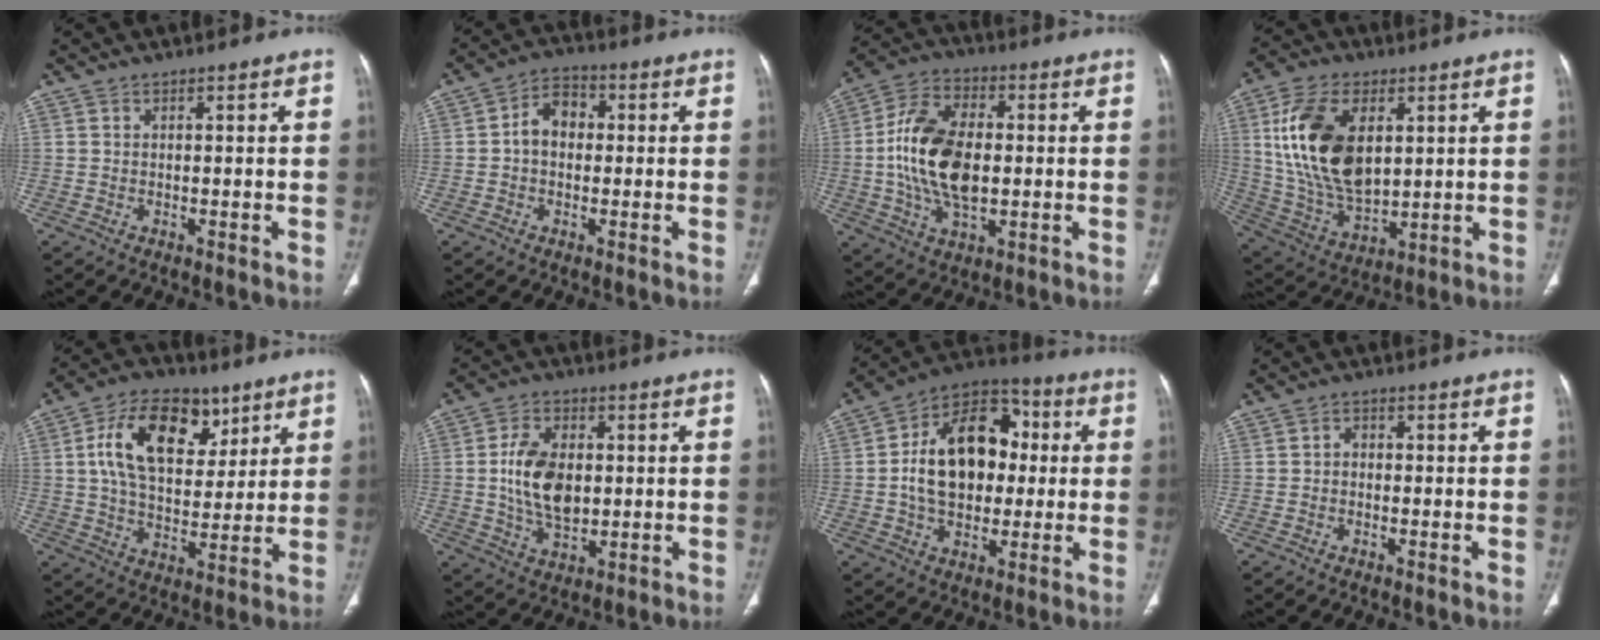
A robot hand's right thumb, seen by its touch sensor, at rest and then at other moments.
{"total": 6.5, "force": [0.2, 4.8, 4.3], "torque": [-0.056, 0.021, -0.008]}
{"total": 15.8, "force": [-0.3, 9.3, 12.8], "torque": [-0.238, 0.013, -0.006]}
{"total": 19.6, "force": [4.6, 11.4, 15.3], "torque": [-0.276, -0.017, 0.094]}
{"total": 17.2, "force": [6.6, 10.6, 11.9], "torque": [-0.174, -0.012, 0.114]}
{"total": 11.6, "force": [0.4, 7.5, 8.9], "torque": [-0.145, -0.002, 0.013]}
{"total": 19.6, "force": [1.2, 13.7, 14.1], "torque": [-0.192, 0.029, 0.016]}
{"total": 1.7, "force": [-0.4, 1.4, 0.9], "torque": [-0.005, 0.008, -0.012]}